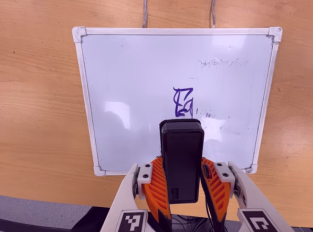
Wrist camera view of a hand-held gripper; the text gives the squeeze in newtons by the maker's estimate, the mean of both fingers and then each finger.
{"total": 7.5, "left": 6.7, "right": 8.2}